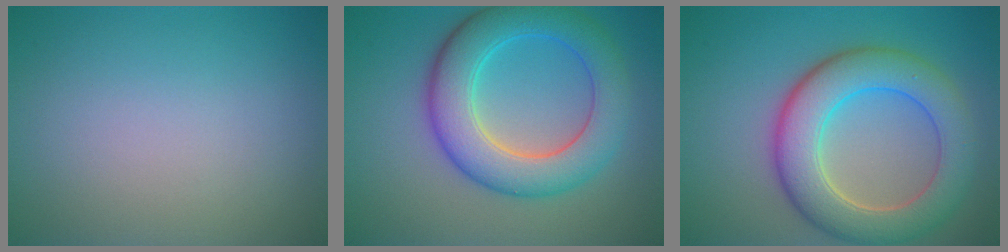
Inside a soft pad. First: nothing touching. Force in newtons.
{"total": 7.7, "press": 7.7, "slide": 0.1}
{"total": 7.8, "press": 7.8, "slide": 0.7}